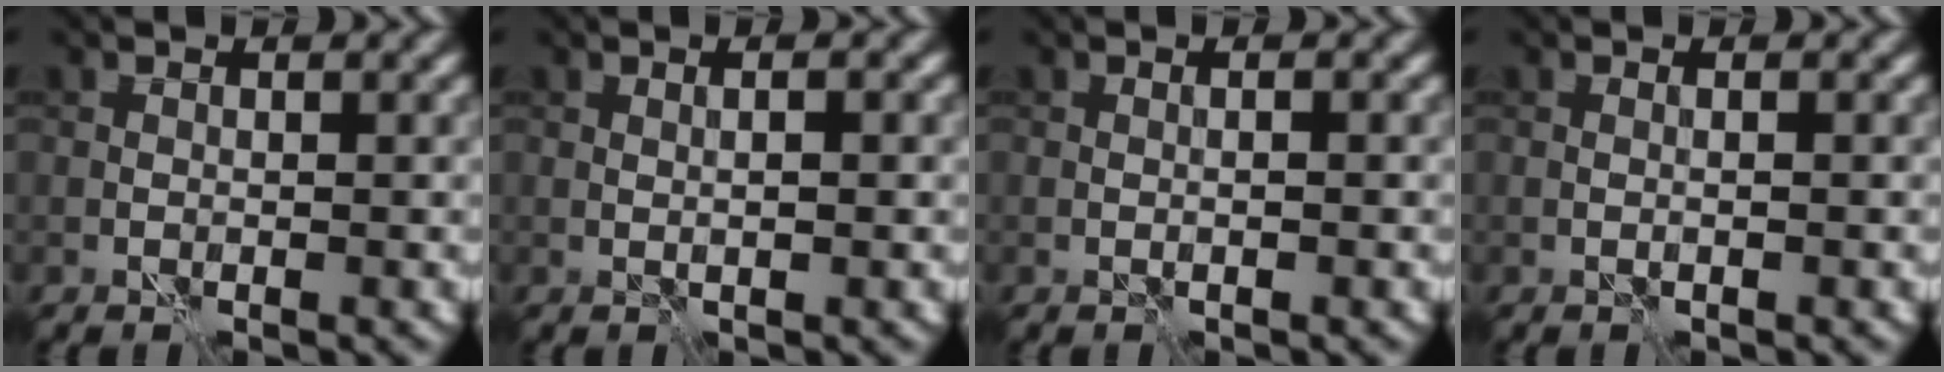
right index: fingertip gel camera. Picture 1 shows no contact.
{"total": 1.0, "force": [0.0, -0.1, 1.0], "torque": [-0.018, -0.002, 0.002]}
{"total": 0.5, "force": [-0.2, -0.2, 0.4], "torque": [-0.010, -0.001, -0.004]}
{"total": 0.0}